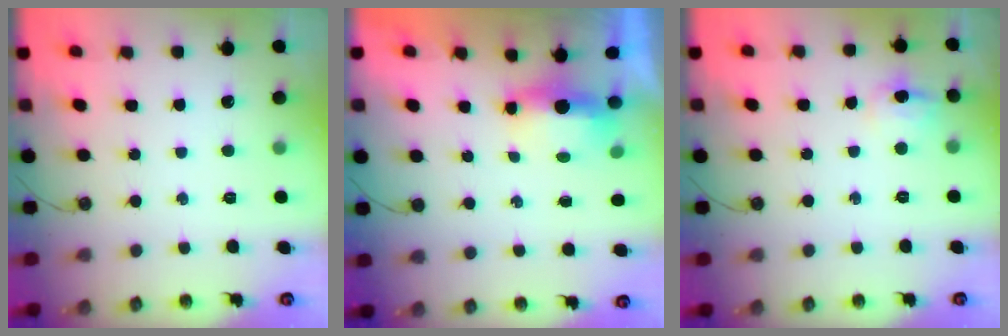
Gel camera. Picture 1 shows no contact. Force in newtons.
{"total": 5.1, "press": 5.0, "slide": 1.1}
{"total": 7.7, "press": 7.6, "slide": 0.8}